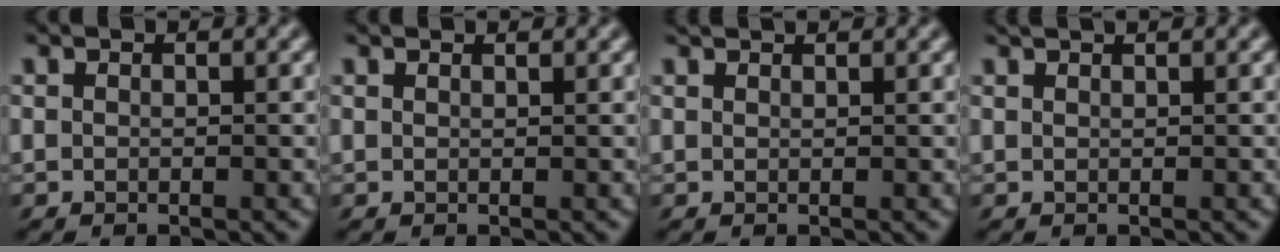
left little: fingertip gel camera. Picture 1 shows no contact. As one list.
[{"total": 0.7, "force": [0.7, -0.3, 0.0], "torque": [-0.002, 0.003, 0.016]}, {"total": 1.3, "force": [1.3, -0.1, 0.2], "torque": [-0.008, 0.010, 0.028]}, {"total": 1.5, "force": [1.4, -0.1, 0.5], "torque": [-0.013, 0.011, 0.032]}]